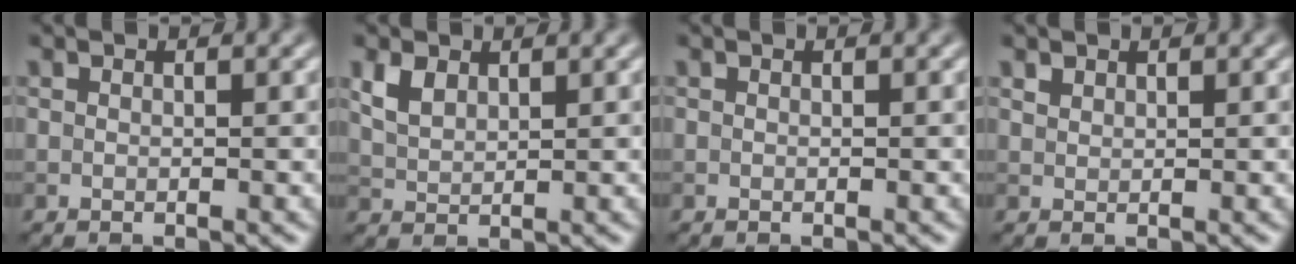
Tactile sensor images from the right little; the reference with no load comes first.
{"total": 2.4, "force": [1.4, 1.4, 1.4], "torque": [-0.036, 0.001, 0.031]}
{"total": 0.0}
{"total": 0.9, "force": [0.8, 0.4, 0.2], "torque": [-0.006, 0.001, 0.018]}